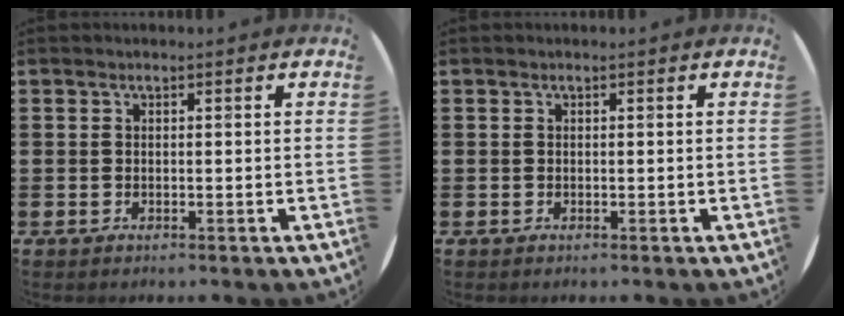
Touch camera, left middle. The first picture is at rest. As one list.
[{"total": 0.0}]